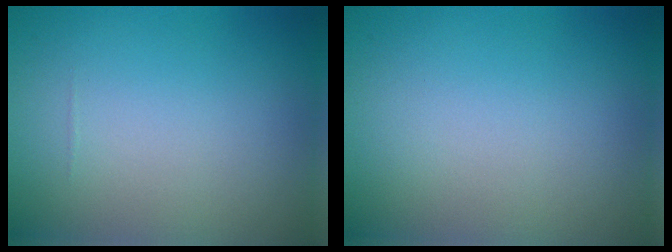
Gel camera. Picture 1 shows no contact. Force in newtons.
{"total": 0.0}